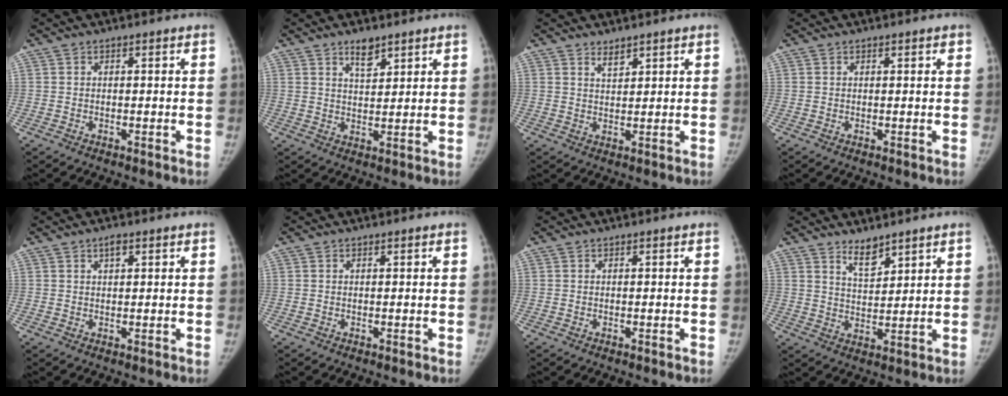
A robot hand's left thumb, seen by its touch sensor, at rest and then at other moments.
{"total": 4.1, "force": [3.0, 1.7, 2.3], "torque": [-0.024, -0.022, 0.052]}
{"total": 2.1, "force": [1.8, 0.6, 0.9], "torque": [-0.007, -0.017, 0.034]}
{"total": 0.8, "force": [0.5, 0.2, 0.6], "torque": [-0.008, 0.000, 0.007]}
{"total": 1.6, "force": [0.9, 0.7, 1.1], "torque": [-0.014, -0.001, 0.014]}
{"total": 0.0}
{"total": 0.0}
{"total": 4.6, "force": [3.8, 1.6, 2.1], "torque": [-0.021, -0.035, 0.071]}